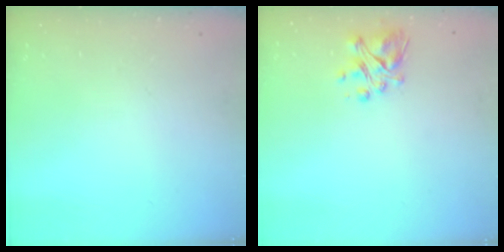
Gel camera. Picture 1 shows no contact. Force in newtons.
{"total": 4.7, "press": 4.6, "slide": 1.1}